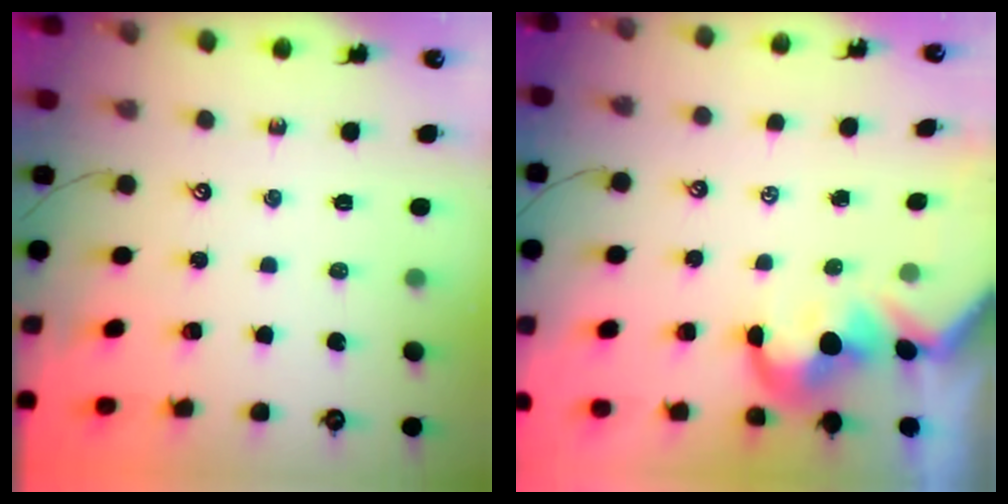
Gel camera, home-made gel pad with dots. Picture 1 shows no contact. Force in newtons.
{"total": 3.0, "press": 2.8, "slide": 1.1}